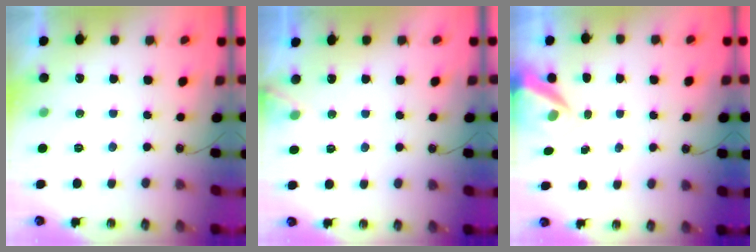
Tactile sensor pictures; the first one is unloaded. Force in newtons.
{"total": 5.3, "press": 5.3, "slide": 0.5}
{"total": 5.9, "press": 5.8, "slide": 0.6}